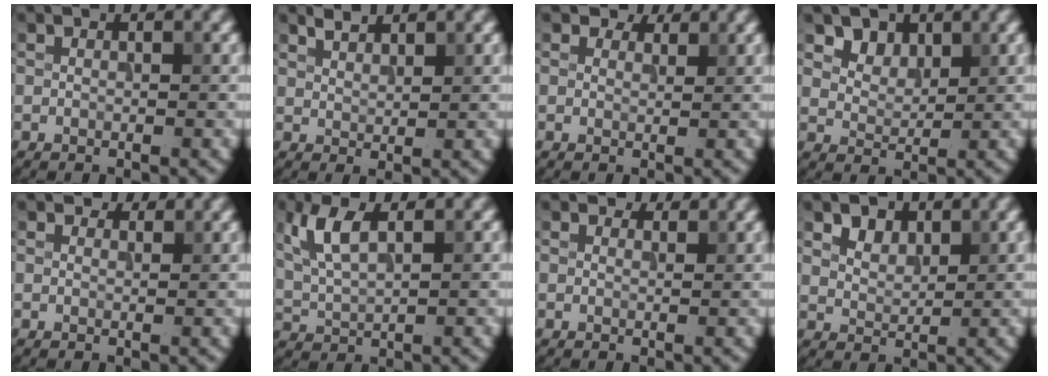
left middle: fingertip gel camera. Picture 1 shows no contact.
{"total": 1.6, "force": [1.4, 0.3, 0.6], "torque": [-0.013, -0.001, 0.029]}
{"total": 2.3, "force": [1.9, 1.0, 0.7], "torque": [-0.015, -0.002, 0.023]}
{"total": 2.7, "force": [1.8, 1.8, 0.9], "torque": [-0.025, -0.021, 0.048]}
{"total": 1.5, "force": [1.3, 0.6, 0.3], "torque": [-0.010, -0.005, 0.011]}
{"total": 4.2, "force": [1.8, 1.7, 3.4], "torque": [-0.084, 0.006, 0.037]}
{"total": 1.5, "force": [1.4, 0.6, 0.3], "torque": [-0.010, -0.005, 0.011]}
{"total": 2.7, "force": [1.8, 1.7, 1.2], "torque": [-0.029, -0.002, 0.038]}